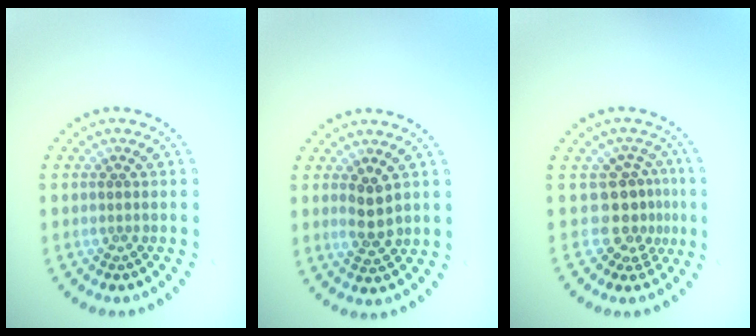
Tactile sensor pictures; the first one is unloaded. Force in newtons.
{"total": 2.4, "press": 2.3, "slide": 0.5}
{"total": 3.4, "press": 2.5, "slide": 2.3}